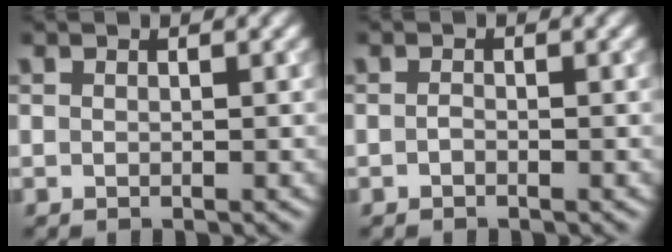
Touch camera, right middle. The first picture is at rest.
{"total": 0.5, "force": [-0.3, 0.3, 0.4], "torque": [-0.008, 0.000, -0.005]}